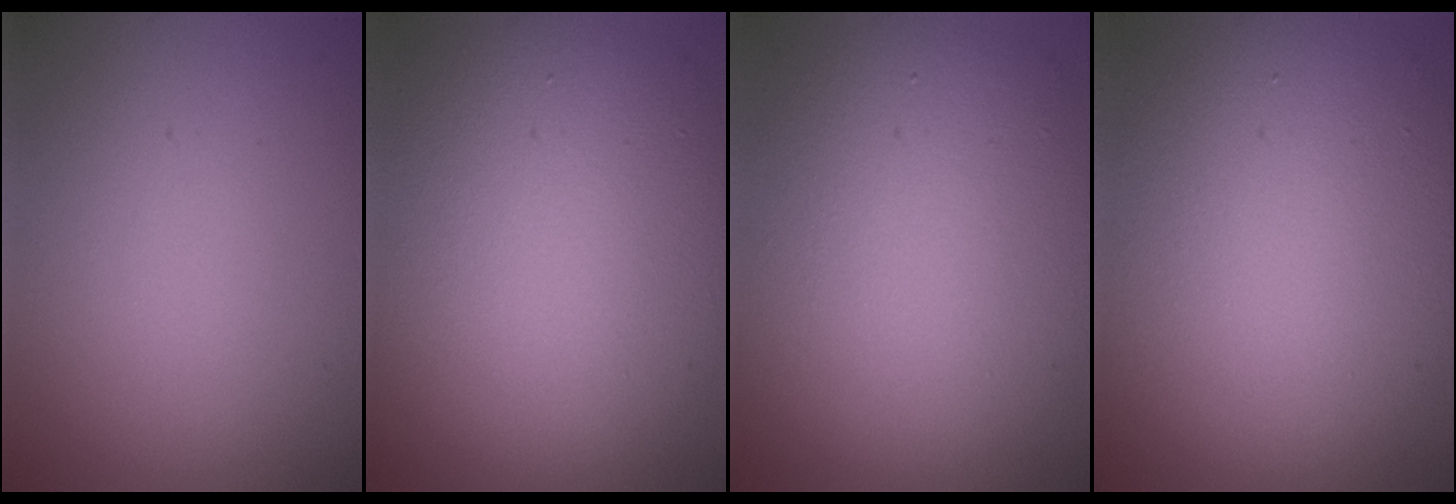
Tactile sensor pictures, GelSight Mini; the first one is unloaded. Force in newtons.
{"total": 12.4, "press": 12.3, "slide": 1.1}
{"total": 11.4, "press": 11.4, "slide": 1.0}
{"total": 12.9, "press": 12.9, "slide": 0.4}